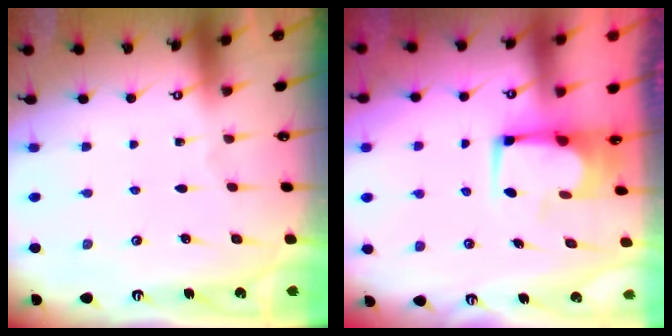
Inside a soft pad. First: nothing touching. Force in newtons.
{"total": 3.8, "press": 3.8, "slide": 0.4}